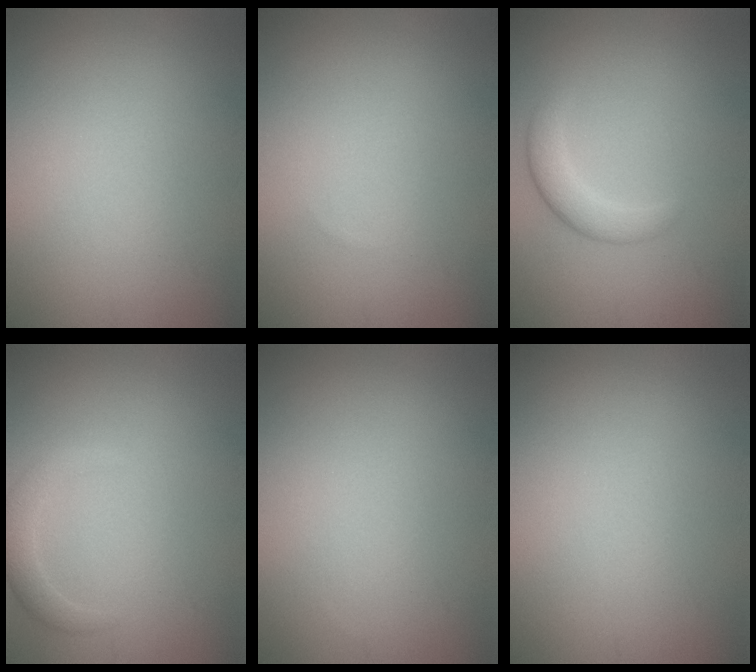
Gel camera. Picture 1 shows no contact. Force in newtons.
{"total": 0.0}
{"total": 2.5, "press": 2.5, "slide": 0.2}
{"total": 2.0, "press": 2.0, "slide": 0.2}
{"total": 0.0}
{"total": 0.0}